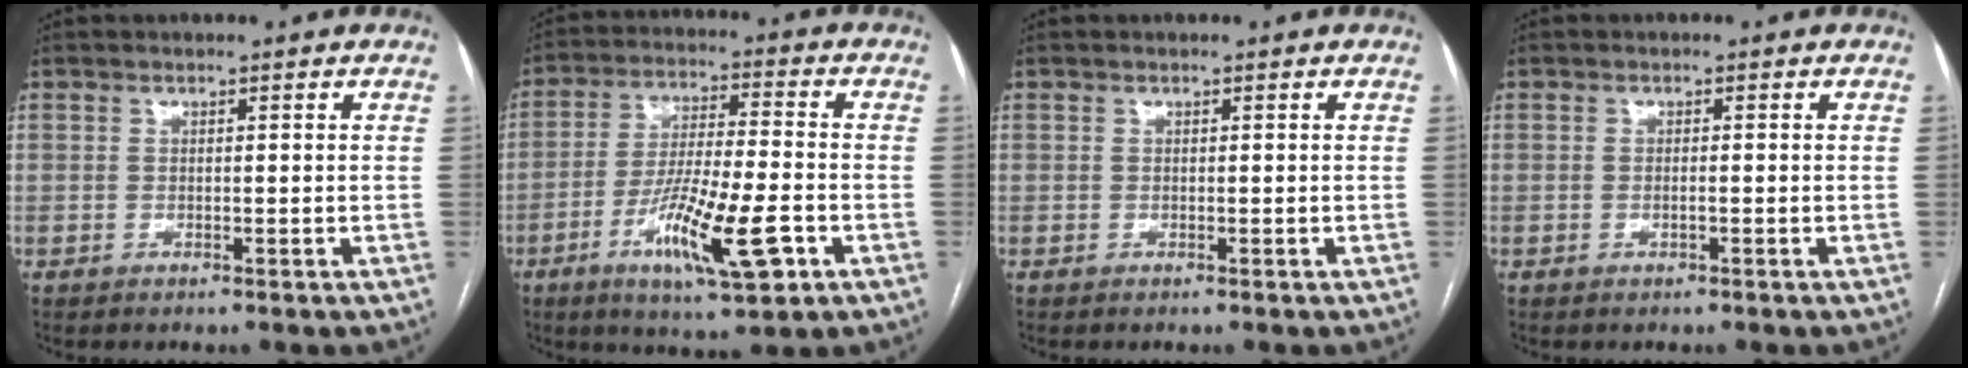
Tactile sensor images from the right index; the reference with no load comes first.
{"total": 14.0, "force": [-5.5, 2.1, 12.7], "torque": [-0.230, -0.015, -0.091]}
{"total": 0.0}
{"total": 0.8, "force": [-0.3, 0.0, 0.7], "torque": [-0.014, 0.000, -0.004]}